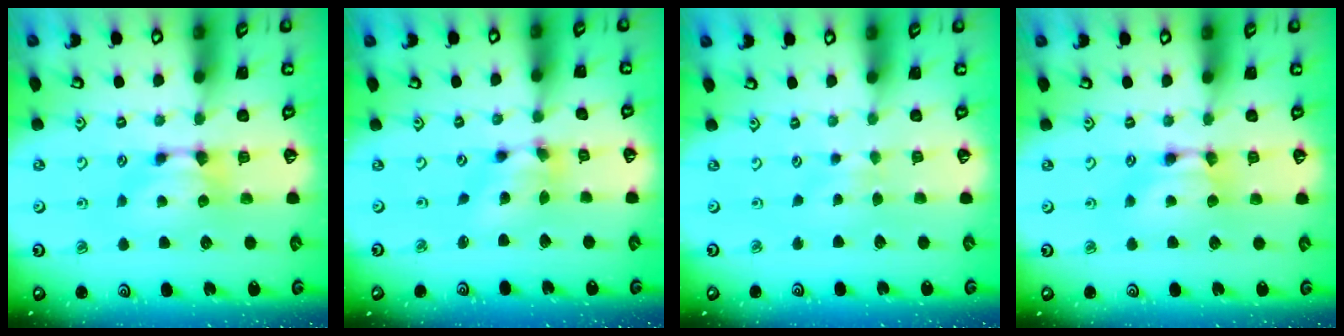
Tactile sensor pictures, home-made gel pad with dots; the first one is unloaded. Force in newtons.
{"total": 4.2, "press": 4.0, "slide": 1.5}
{"total": 2.6, "press": 2.5, "slide": 0.3}
{"total": 1.5, "press": 1.5, "slide": 0.2}